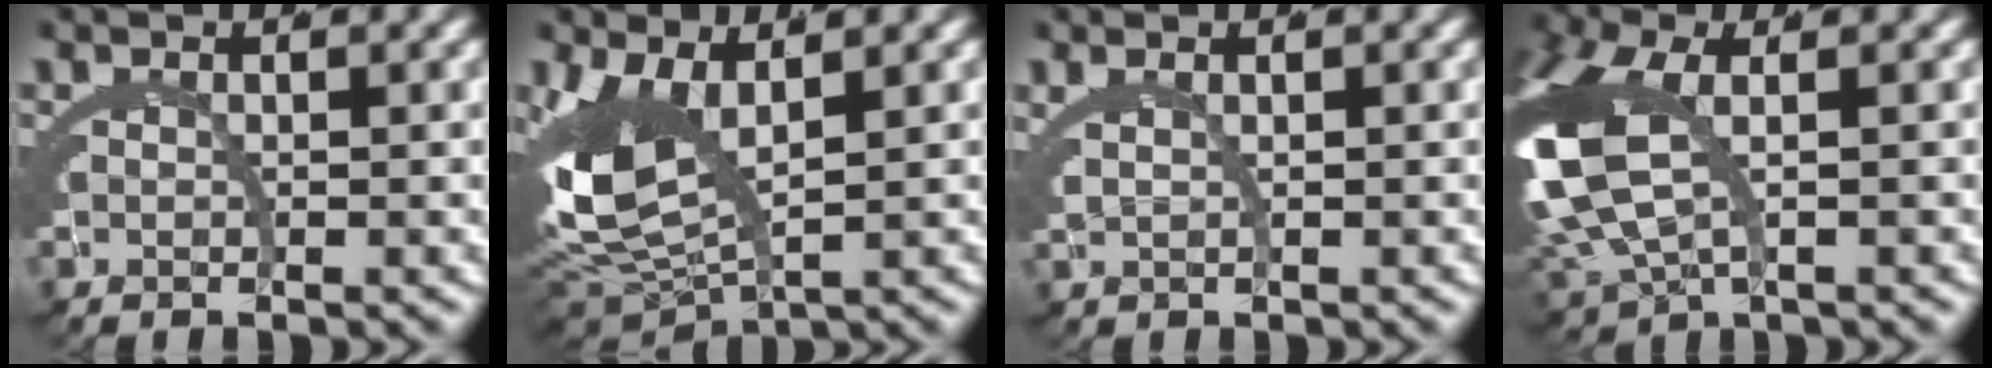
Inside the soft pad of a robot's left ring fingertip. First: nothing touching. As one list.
[{"total": 6.5, "force": [1.6, 3.5, 5.3], "torque": [-0.127, -0.001, 0.033]}, {"total": 1.1, "force": [1.0, 0.1, 0.4], "torque": [-0.014, 0.012, 0.019]}, {"total": 6.7, "force": [1.4, 3.7, 5.4], "torque": [-0.162, -0.008, 0.037]}]